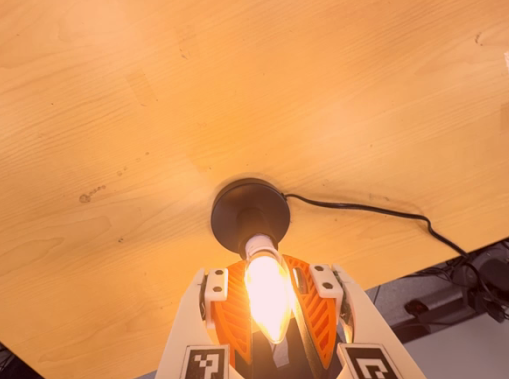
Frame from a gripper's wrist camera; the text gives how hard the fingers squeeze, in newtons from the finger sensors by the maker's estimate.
{"total": 17.1, "left": 16.8, "right": 17.4}